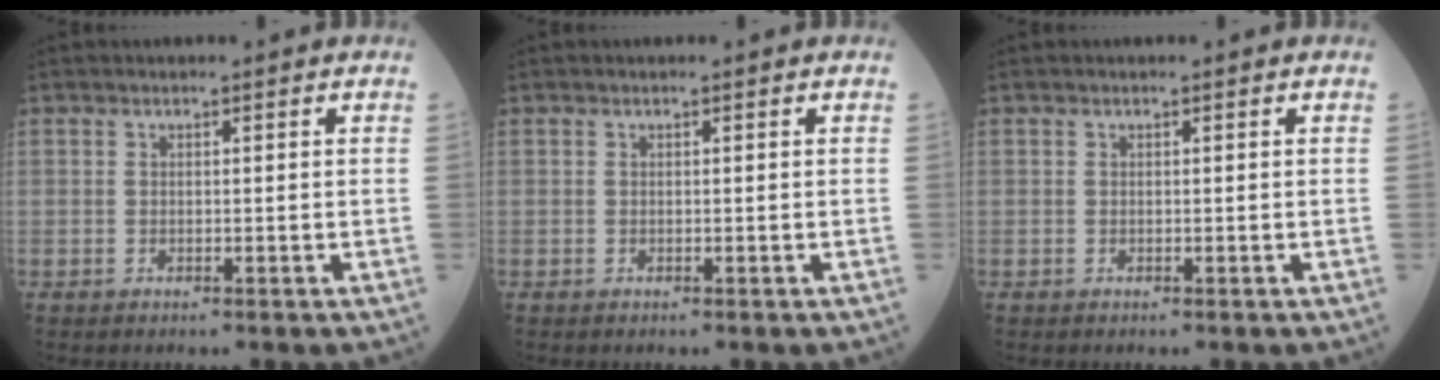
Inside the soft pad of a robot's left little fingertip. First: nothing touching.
{"total": 0.0}
{"total": 0.0}